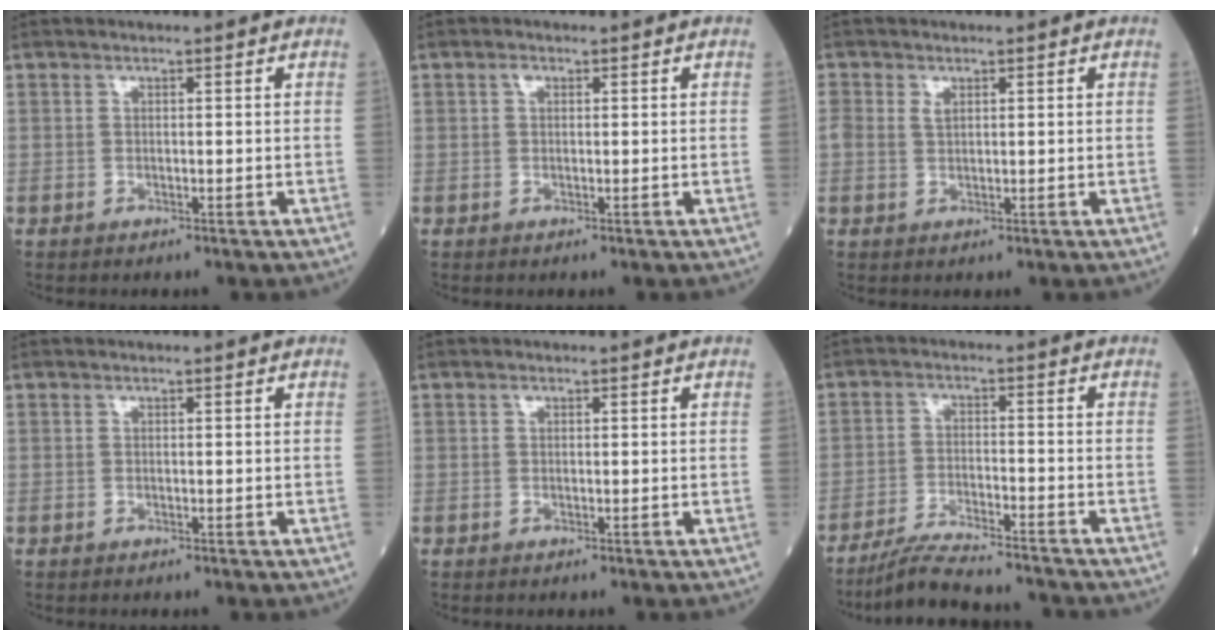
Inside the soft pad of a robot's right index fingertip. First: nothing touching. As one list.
[{"total": 0.8, "force": [0.3, 0.5, 0.5], "torque": [-0.012, 0.004, 0.004]}, {"total": 2.2, "force": [0.8, 1.5, 1.5], "torque": [-0.039, 0.014, 0.021]}, {"total": 0.0}, {"total": 0.0}, {"total": 10.2, "force": [-9.4, 0.6, 3.9], "torque": [-0.068, -0.012, -0.159]}]